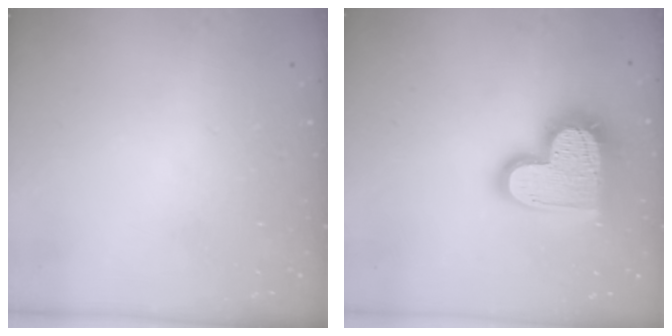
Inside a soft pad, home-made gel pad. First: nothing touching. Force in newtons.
{"total": 19.5, "press": 19.5, "slide": 1.5}